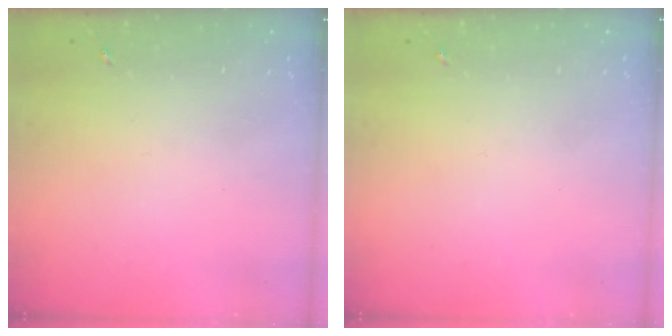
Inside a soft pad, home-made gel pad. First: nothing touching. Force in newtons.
{"total": 0.0}